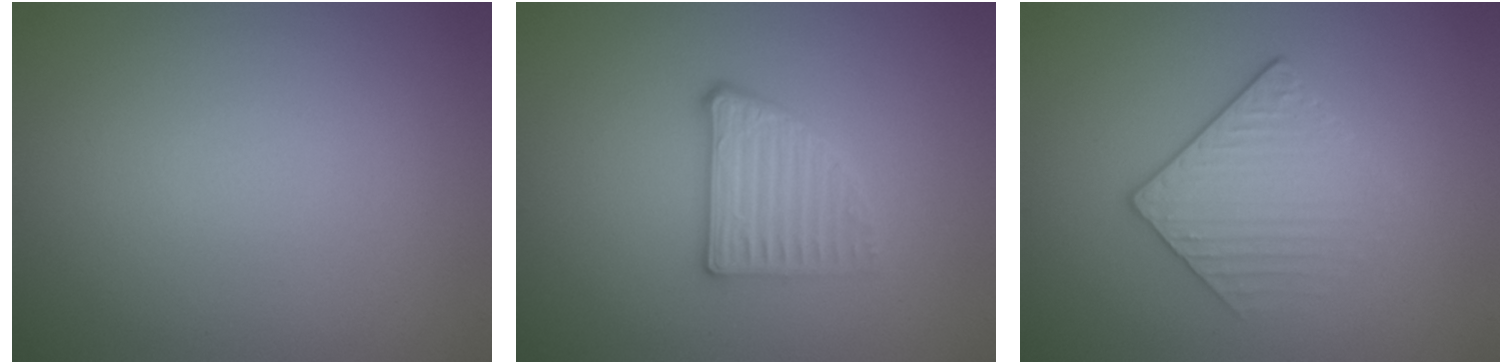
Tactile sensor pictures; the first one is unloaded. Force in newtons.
{"total": 2.8, "press": 2.5, "slide": 1.2}
{"total": 2.4, "press": 2.1, "slide": 1.1}